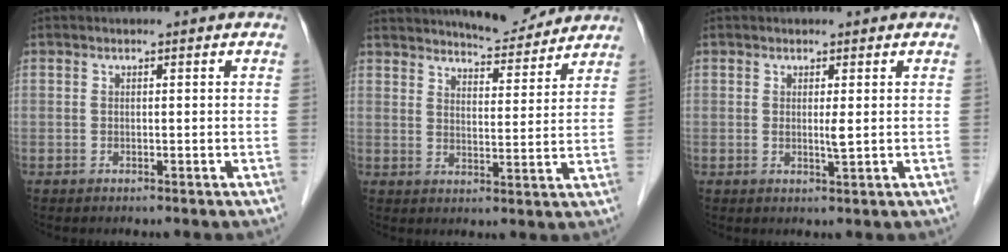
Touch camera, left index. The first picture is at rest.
{"total": 9.4, "force": [8.9, 1.5, 2.6], "torque": [-0.039, -0.005, 0.126]}
{"total": 1.3, "force": [0.1, 0.0, 1.3], "torque": [-0.027, -0.007, 0.004]}